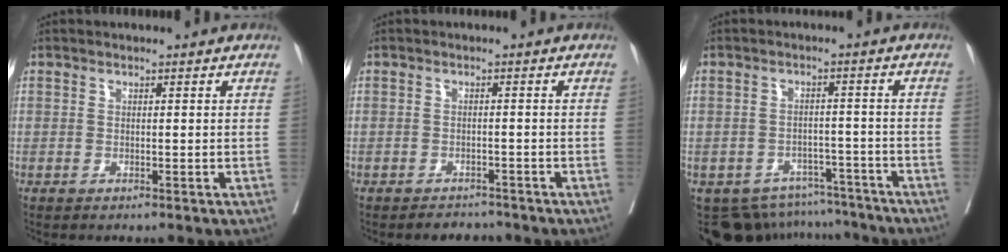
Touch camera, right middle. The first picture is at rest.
{"total": 2.3, "force": [-2.2, 0.8, -0.2], "torque": [0.005, -0.001, -0.031]}
{"total": 11.5, "force": [-10.0, 5.5, 1.5], "torque": [-0.019, 0.023, -0.124]}